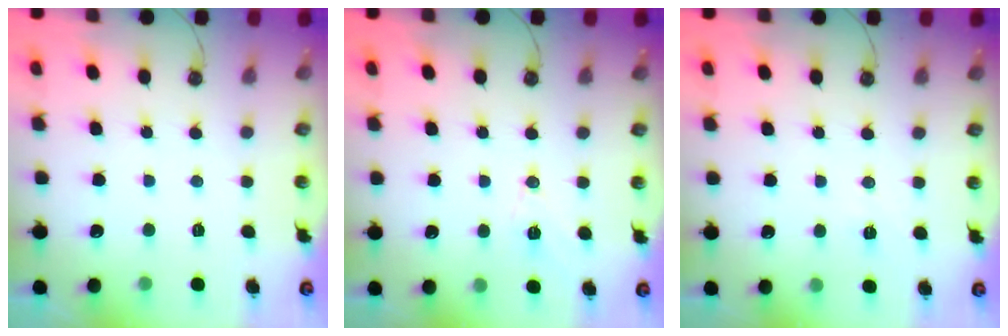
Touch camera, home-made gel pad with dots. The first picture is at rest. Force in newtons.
{"total": 7.1, "press": 6.2, "slide": 3.6}
{"total": 5.3, "press": 3.0, "slide": 4.4}